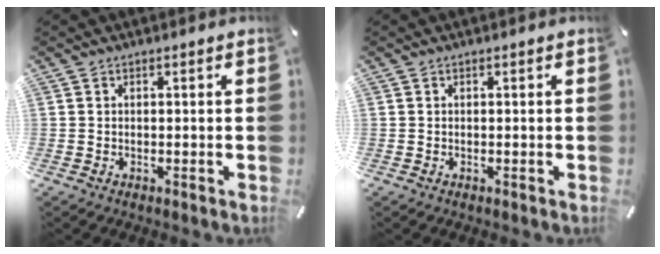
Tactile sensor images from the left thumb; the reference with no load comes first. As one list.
[{"total": 0.0}]